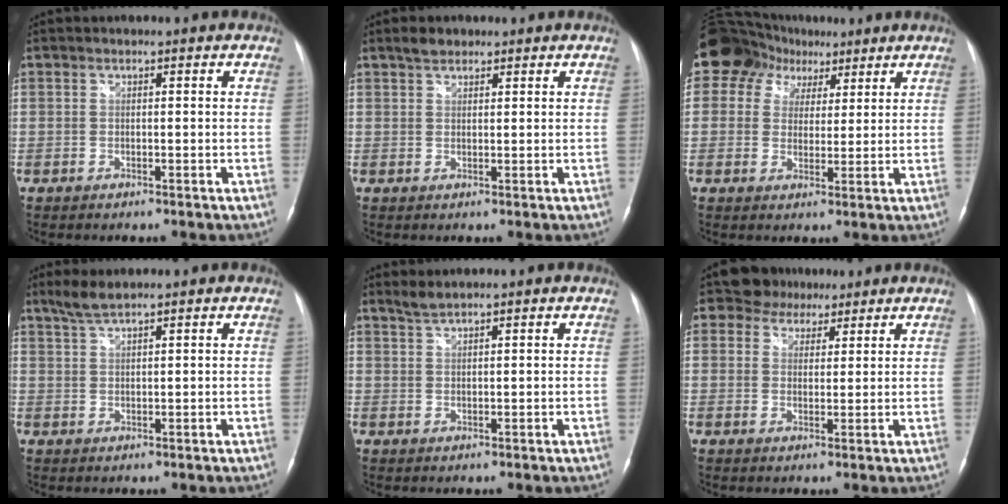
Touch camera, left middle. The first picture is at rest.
{"total": 2.2, "force": [1.7, 1.2, 0.7], "torque": [-0.016, 0.008, 0.027]}
{"total": 13.2, "force": [6.6, 10.7, 4.0], "torque": [-0.099, 0.062, 0.115]}
{"total": 2.9, "force": [2.5, 0.2, 1.5], "torque": [-0.039, 0.008, 0.053]}
{"total": 1.6, "force": [1.5, -0.1, 0.4], "torque": [-0.010, 0.006, 0.035]}
{"total": 5.2, "force": [3.8, 3.5, 0.4], "torque": [-0.004, 0.012, 0.057]}